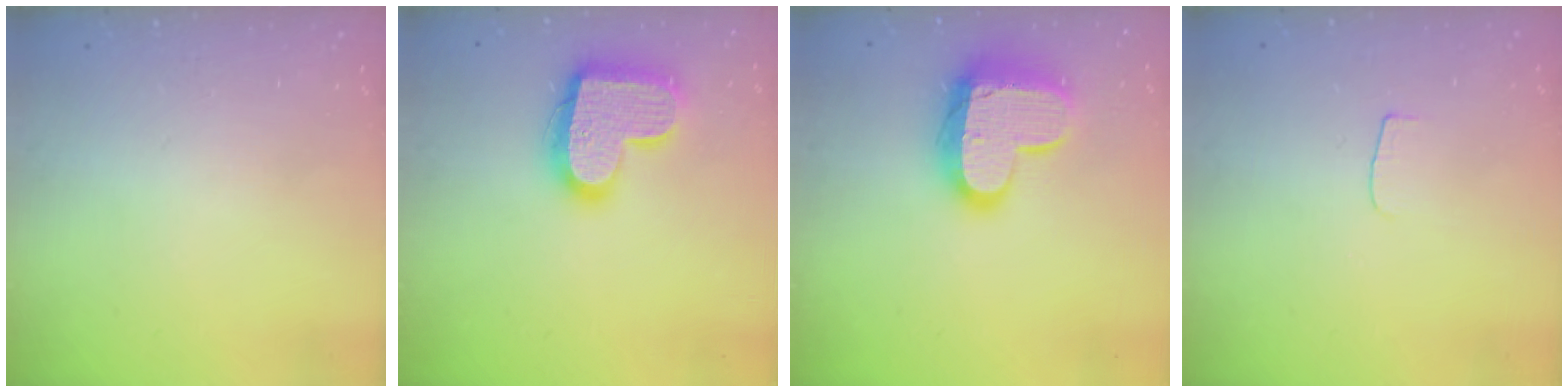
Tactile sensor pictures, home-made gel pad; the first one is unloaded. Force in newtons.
{"total": 18.5, "press": 18.5, "slide": 1.0}
{"total": 16.7, "press": 16.6, "slide": 1.3}
{"total": 3.0, "press": 3.0, "slide": 0.3}